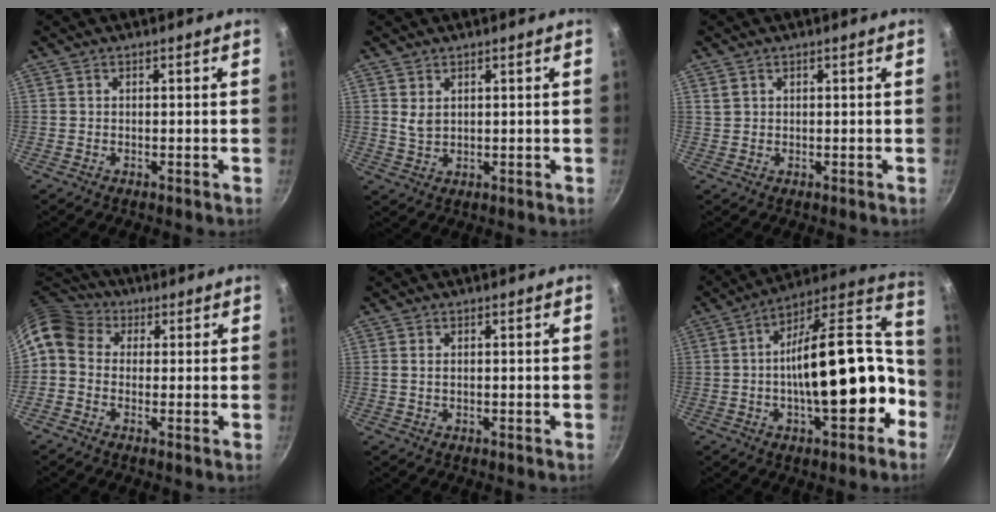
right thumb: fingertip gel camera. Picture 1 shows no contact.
{"total": 2.7, "force": [1.1, 1.7, 1.8], "torque": [-0.030, -0.007, 0.026]}
{"total": 1.4, "force": [0.7, 1.1, 0.5], "torque": [-0.006, 0.005, 0.015]}
{"total": 8.7, "force": [1.2, 7.1, 4.8], "torque": [-0.082, 0.029, 0.001]}
{"total": 1.0, "force": [0.2, 0.6, 0.8], "torque": [-0.014, 0.001, 0.003]}
{"total": 23.4, "force": [-4.7, 10.4, 20.4], "torque": [-0.272, 0.055, -0.074]}